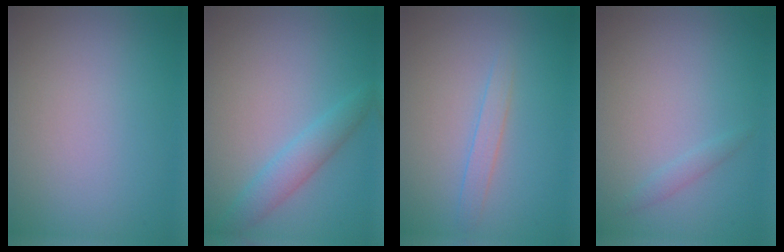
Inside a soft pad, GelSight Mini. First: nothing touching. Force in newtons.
{"total": 2.6, "press": 2.6, "slide": 0.0}
{"total": 1.4, "press": 1.4, "slide": 0.1}
{"total": 0.8, "press": 0.8, "slide": 0.0}